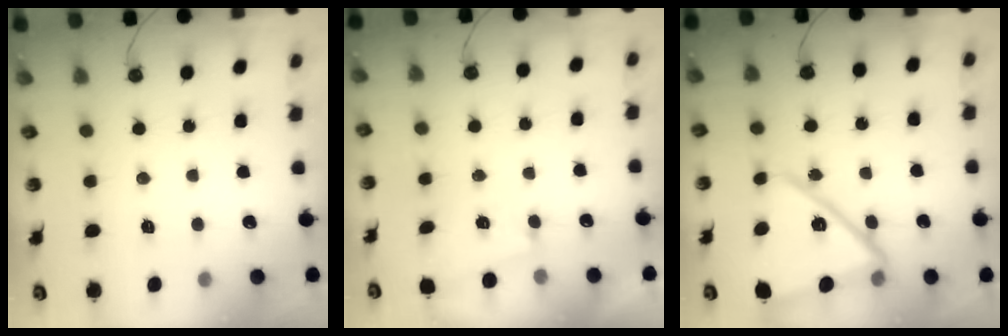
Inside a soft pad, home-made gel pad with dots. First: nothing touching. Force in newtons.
{"total": 1.5, "press": 1.4, "slide": 0.5}
{"total": 16.7, "press": 16.5, "slide": 2.1}